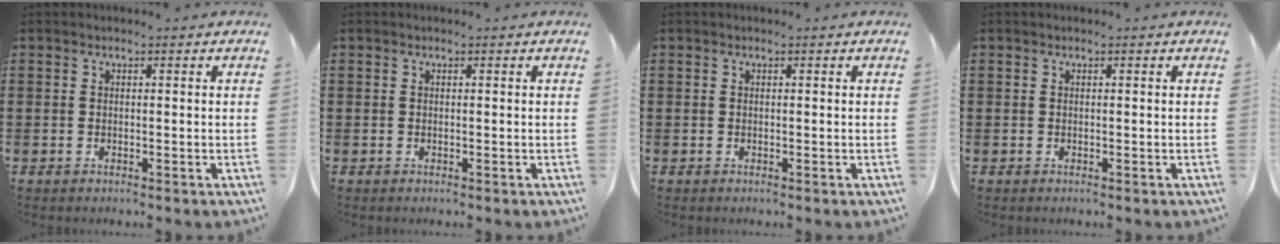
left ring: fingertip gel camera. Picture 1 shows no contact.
{"total": 0.0}
{"total": 0.0}
{"total": 0.0}